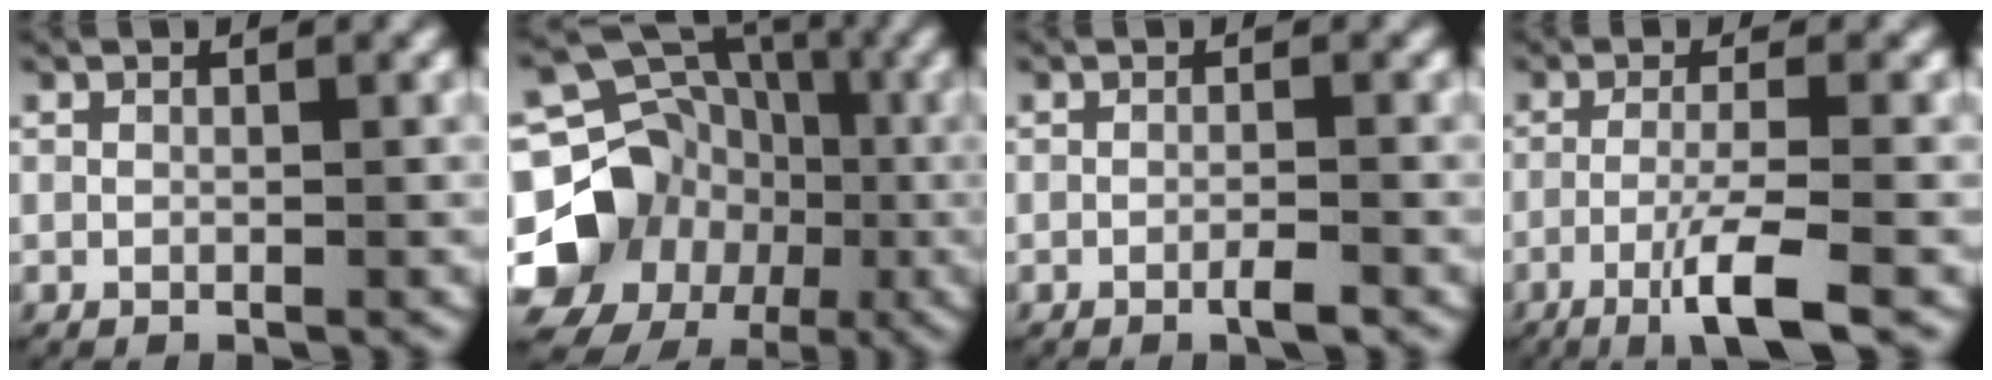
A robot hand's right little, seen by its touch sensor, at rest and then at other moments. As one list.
[{"total": 12.9, "force": [-1.9, 10.8, 6.8], "torque": [-0.131, -0.041, -0.028]}, {"total": 1.2, "force": [-0.8, 0.1, 0.9], "torque": [-0.016, 0.001, -0.017]}, {"total": 6.2, "force": [-3.6, 0.9, 5.0], "torque": [-0.085, -0.013, -0.052]}]